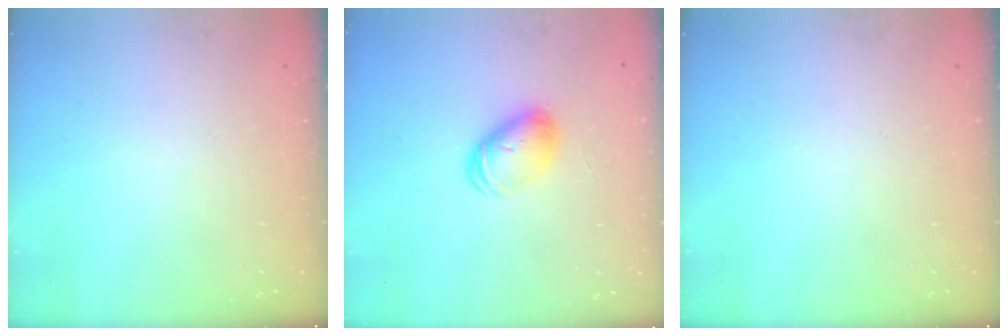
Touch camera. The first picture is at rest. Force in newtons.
{"total": 8.0, "press": 7.9, "slide": 0.4}
{"total": 0.0}